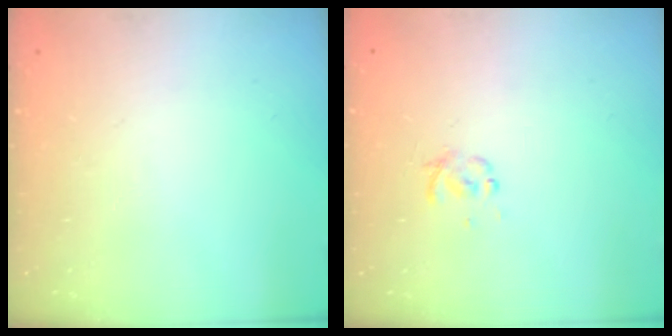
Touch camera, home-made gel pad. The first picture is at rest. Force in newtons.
{"total": 0.9, "press": 0.9, "slide": 0.2}